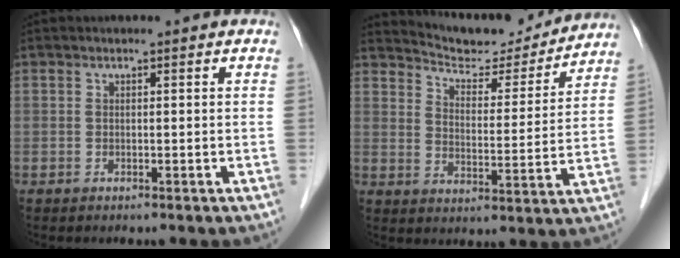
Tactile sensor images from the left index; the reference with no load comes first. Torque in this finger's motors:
{"motor_torque": [-0.20, -0.41, 0.15, 0.02]}